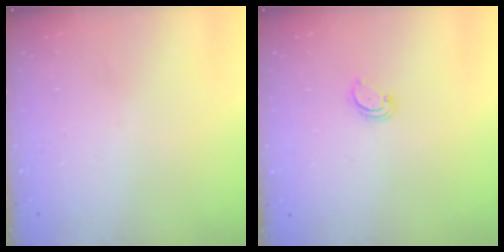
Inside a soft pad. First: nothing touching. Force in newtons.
{"total": 2.2, "press": 2.2, "slide": 0.3}